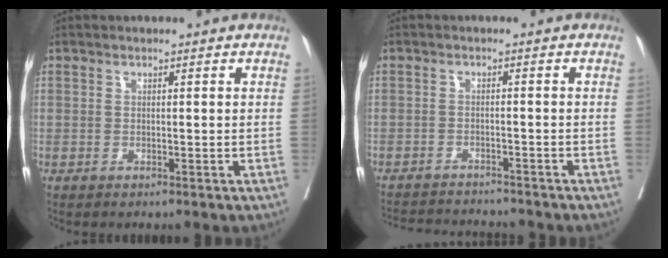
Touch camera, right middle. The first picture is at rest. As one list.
[{"total": 9.2, "force": [-8.9, 0.7, 2.2], "torque": [-0.031, -0.002, -0.128]}]